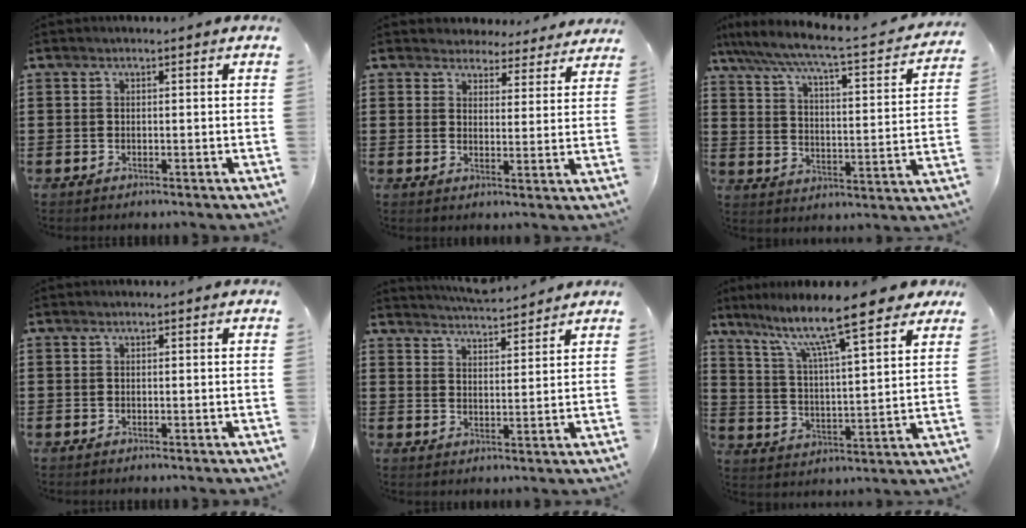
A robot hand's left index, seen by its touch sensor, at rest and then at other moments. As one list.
[{"total": 4.2, "force": [4.0, 1.0, 0.1], "torque": [-0.023, -0.018, 0.073]}, {"total": 5.4, "force": [4.6, -0.2, 2.9], "torque": [-0.079, -0.042, 0.066]}, {"total": 0.0}, {"total": 4.3, "force": [4.2, -0.1, 0.8], "torque": [-0.028, -0.020, 0.076]}, {"total": 12.0, "force": [9.4, 1.4, 7.3], "torque": [-0.157, -0.054, 0.153]}]